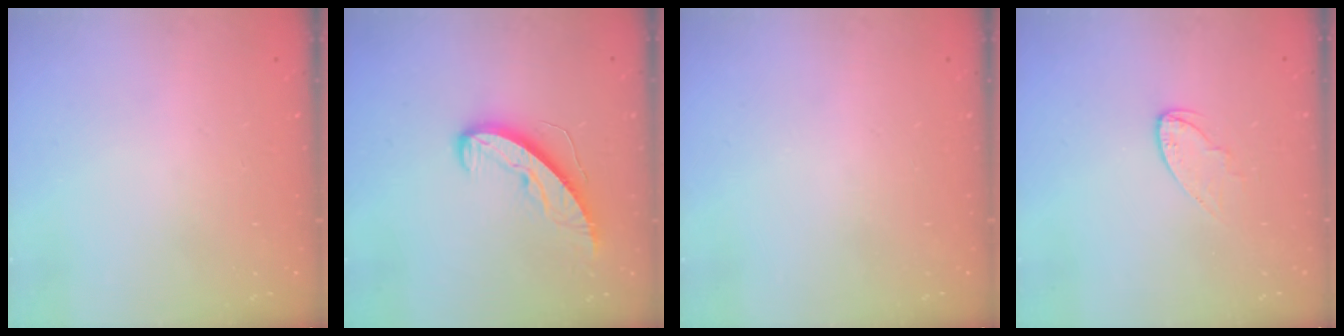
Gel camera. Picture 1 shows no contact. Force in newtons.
{"total": 9.0, "press": 9.0, "slide": 0.1}
{"total": 0.0}
{"total": 4.9, "press": 4.9, "slide": 0.3}